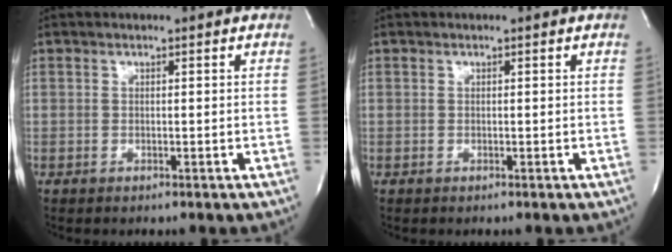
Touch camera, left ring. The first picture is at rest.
{"total": 0.0}